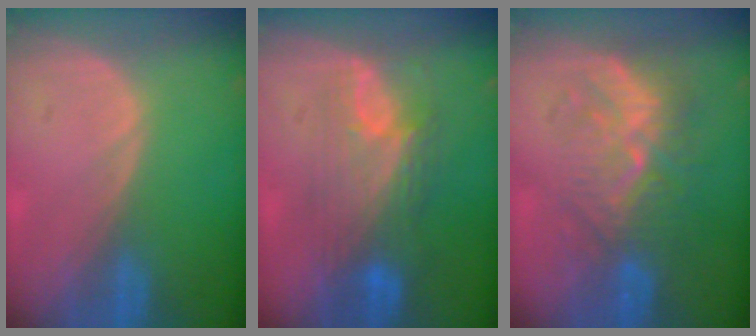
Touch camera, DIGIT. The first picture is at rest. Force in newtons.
{"total": 7.9, "press": 7.7, "slide": 1.9}
{"total": 8.7, "press": 8.2, "slide": 2.9}